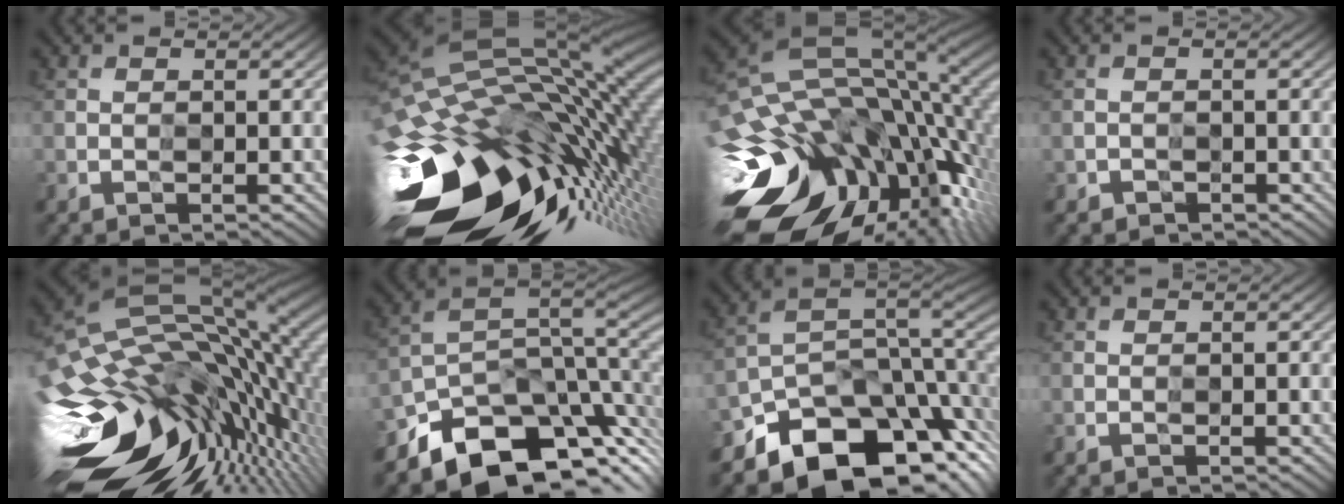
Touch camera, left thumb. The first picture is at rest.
{"total": 18.2, "force": [-6.1, 10.7, 13.4], "torque": [-0.261, -0.020, -0.076]}
{"total": 18.7, "force": [-5.5, 11.9, 13.3], "torque": [-0.292, -0.036, -0.068]}
{"total": 0.9, "force": [-0.2, 0.5, -0.7], "torque": [0.015, -0.001, -0.005]}
{"total": 17.8, "force": [-3.8, 10.0, 14.2], "torque": [-0.279, -0.023, -0.055]}
{"total": 11.1, "force": [-6.0, 7.2, 6.0], "torque": [-0.114, -0.021, -0.092]}
{"total": 13.9, "force": [-9.1, 8.4, 6.3], "torque": [-0.115, -0.029, -0.138]}
{"total": 0.0}